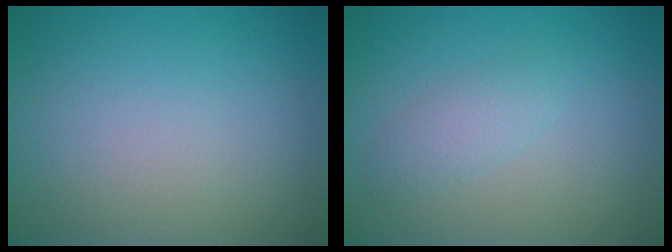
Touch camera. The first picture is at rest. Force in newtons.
{"total": 1.6, "press": 1.6, "slide": 0.1}